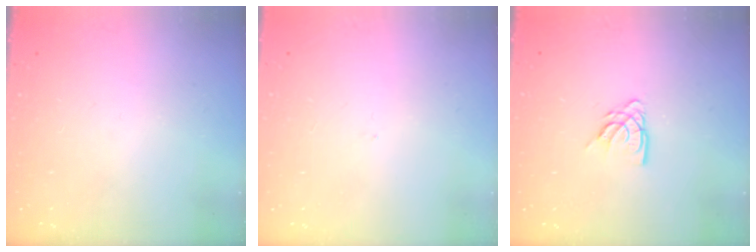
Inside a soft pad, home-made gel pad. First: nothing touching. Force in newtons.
{"total": 0.0}
{"total": 5.3, "press": 5.3, "slide": 0.5}